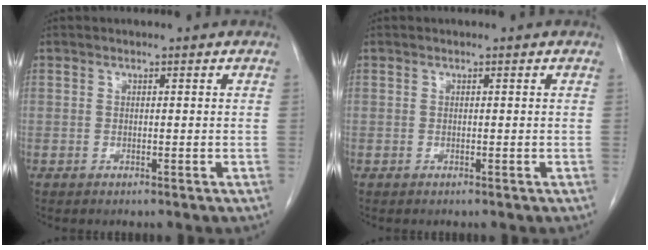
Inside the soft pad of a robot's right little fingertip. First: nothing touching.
{"total": 0.0}